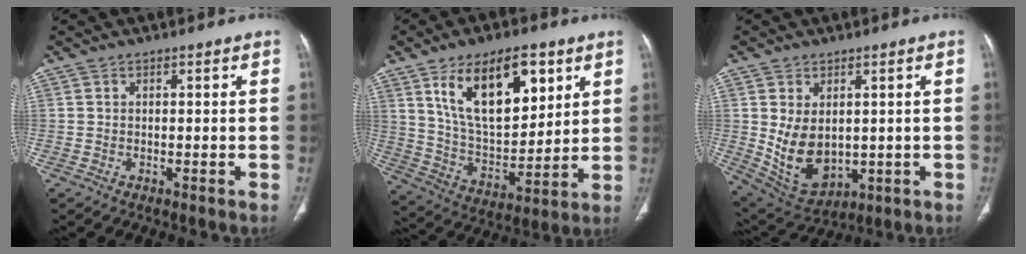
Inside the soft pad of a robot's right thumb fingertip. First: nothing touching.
{"total": 19.6, "force": [9.3, 9.7, 14.3], "torque": [-0.190, -0.042, 0.175]}
{"total": 10.6, "force": [0.4, 7.2, 7.8], "torque": [-0.121, -0.010, 0.038]}